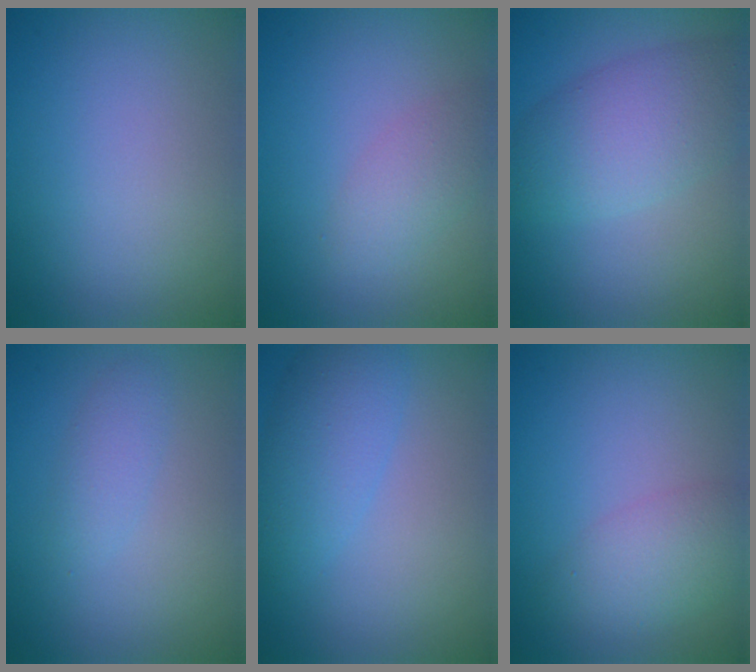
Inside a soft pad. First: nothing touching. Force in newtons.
{"total": 2.2, "press": 2.2, "slide": 0.1}
{"total": 6.1, "press": 6.1, "slide": 0.1}
{"total": 1.7, "press": 1.7, "slide": 0.0}
{"total": 3.9, "press": 3.9, "slide": 0.2}
{"total": 3.3, "press": 3.3, "slide": 0.2}